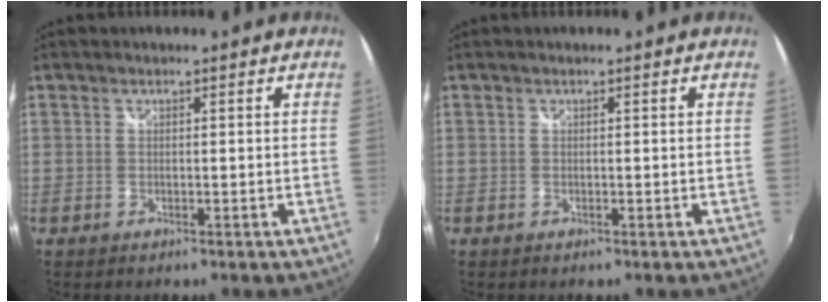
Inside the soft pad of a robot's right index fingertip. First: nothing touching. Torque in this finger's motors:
{"motor_torque": [-0.01, -0.01, 0.00, 0.01]}